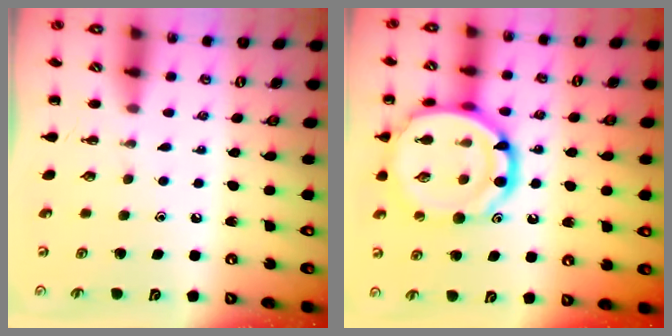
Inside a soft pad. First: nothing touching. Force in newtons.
{"total": 20.0, "press": 19.8, "slide": 2.5}